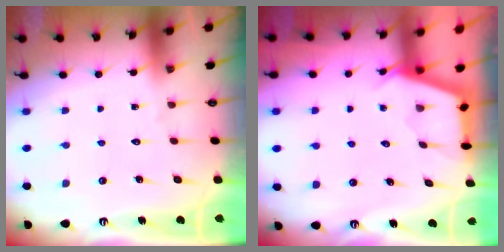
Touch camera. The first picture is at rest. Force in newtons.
{"total": 2.9, "press": 2.9, "slide": 0.3}